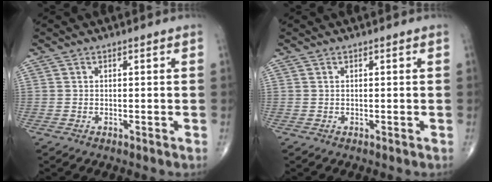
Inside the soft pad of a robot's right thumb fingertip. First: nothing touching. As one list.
[{"total": 0.0}]